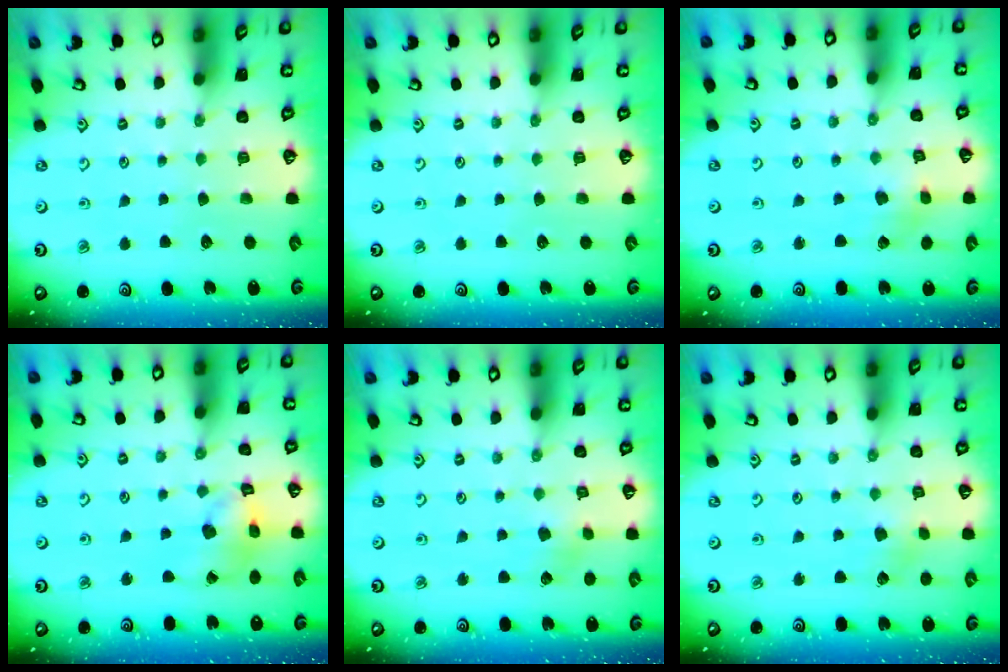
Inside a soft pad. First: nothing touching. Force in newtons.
{"total": 0.0}
{"total": 2.6, "press": 2.6, "slide": 0.4}
{"total": 10.3, "press": 10.2, "slide": 1.1}
{"total": 3.1, "press": 3.1, "slide": 0.5}
{"total": 2.7, "press": 2.7, "slide": 0.3}